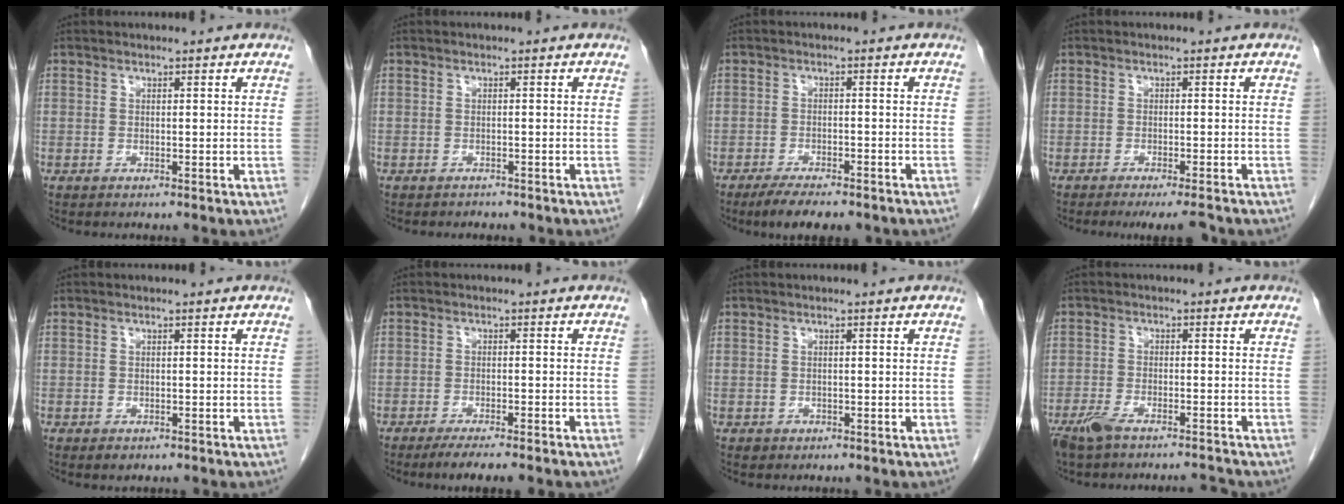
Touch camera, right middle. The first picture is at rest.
{"total": 1.1, "force": [-1.0, 0.5, -0.1], "torque": [-0.007, 0.000, -0.017]}
{"total": 6.8, "force": [-5.3, 1.7, 3.8], "torque": [-0.057, -0.010, -0.077]}
{"total": 4.8, "force": [-4.1, 0.1, 2.4], "torque": [-0.021, -0.009, -0.061]}
{"total": 1.0, "force": [-0.6, 0.7, 0.5], "torque": [-0.010, 0.000, -0.003]}
{"total": 5.4, "force": [-4.3, 0.0, 3.2], "torque": [-0.043, -0.010, -0.063]}
{"total": 0.8, "force": [-0.4, 0.7, 0.1], "torque": [-0.006, 0.002, -0.002]}
{"total": 6.1, "force": [-5.4, 0.8, 2.8], "torque": [-0.057, -0.009, -0.098]}